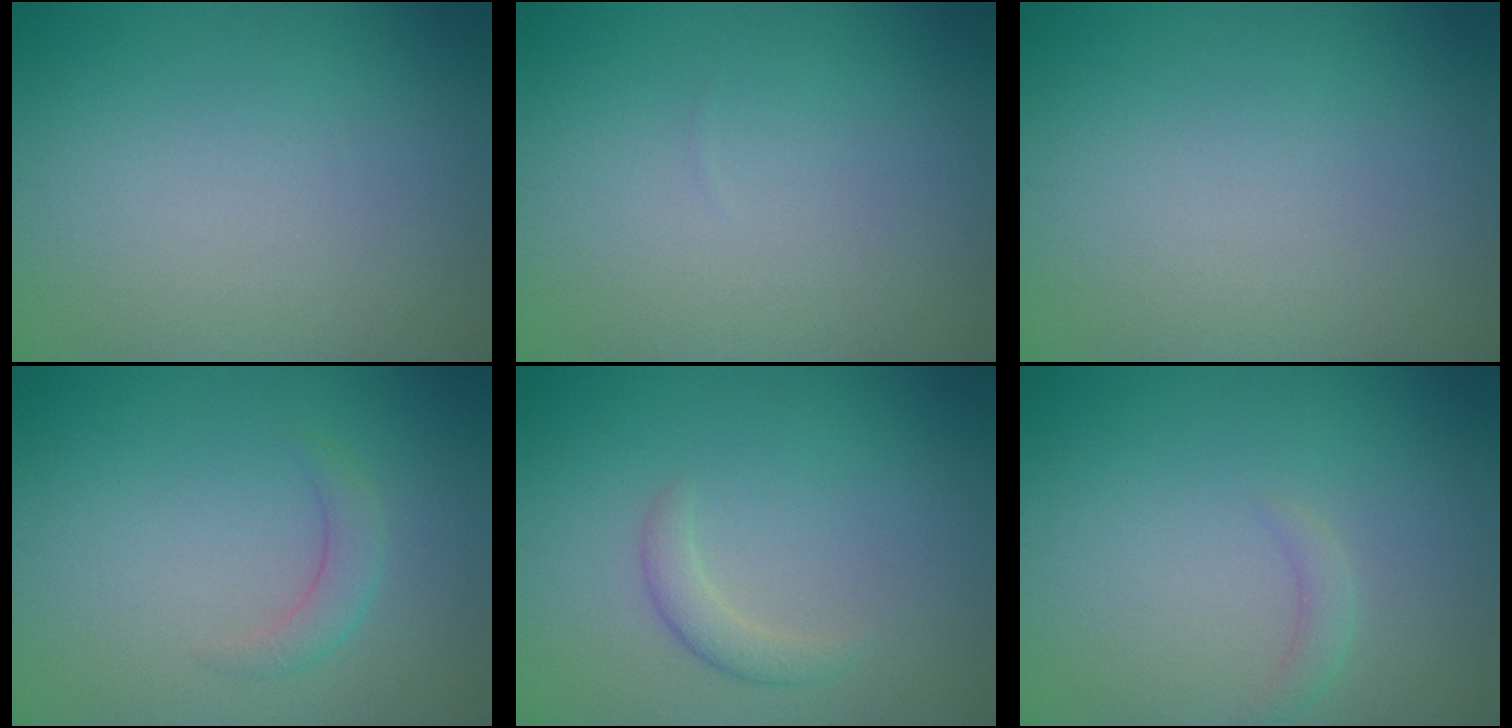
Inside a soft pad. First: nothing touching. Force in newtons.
{"total": 0.0}
{"total": 0.0}
{"total": 1.7, "press": 1.7, "slide": 0.1}
{"total": 1.6, "press": 1.6, "slide": 0.1}
{"total": 1.1, "press": 1.1, "slide": 0.2}